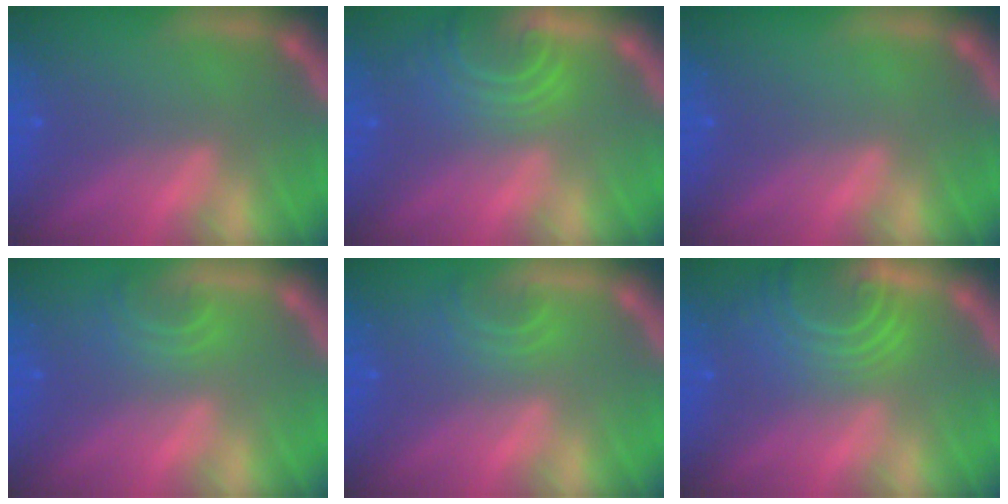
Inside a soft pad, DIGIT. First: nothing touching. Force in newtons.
{"total": 5.5}
{"total": 0.0}
{"total": 2.4}
{"total": 2.4}
{"total": 7.6}